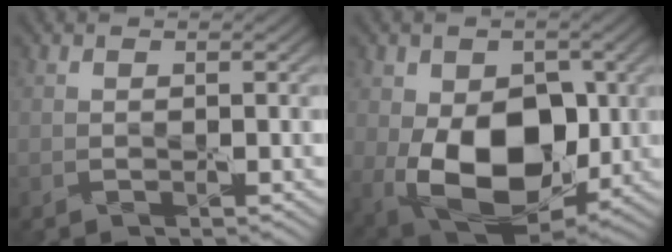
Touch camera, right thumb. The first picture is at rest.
{"total": 14.8, "force": [-1.7, 10.0, 10.8], "torque": [-0.195, -0.035, -0.022]}